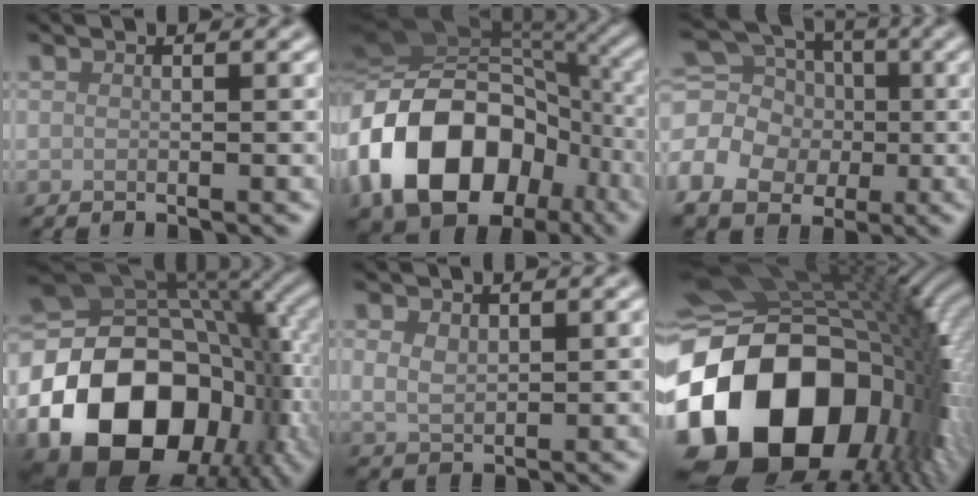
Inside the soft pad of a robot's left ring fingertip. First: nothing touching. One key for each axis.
{"total": 17.0, "fx": -5.3, "fy": 12.2, "fz": 10.6, "tx": -0.214, "ty": -0.010, "tz": -0.094}
{"total": 9.4, "fx": -2.0, "fy": 7.9, "fz": 4.7, "tx": -0.100, "ty": -0.009, "tz": -0.050}
{"total": 19.6, "fx": -6.4, "fy": 14.4, "fz": 11.7, "tx": -0.210, "ty": -0.030, "tz": -0.093}
{"total": 2.1, "fx": 0.9, "fy": 1.4, "fz": 1.4, "tx": -0.032, "ty": -0.003, "tz": 0.021}
{"total": 21.6, "fx": -6.0, "fy": 14.8, "fz": 14.5, "tx": -0.301, "ty": -0.033, "tz": -0.097}